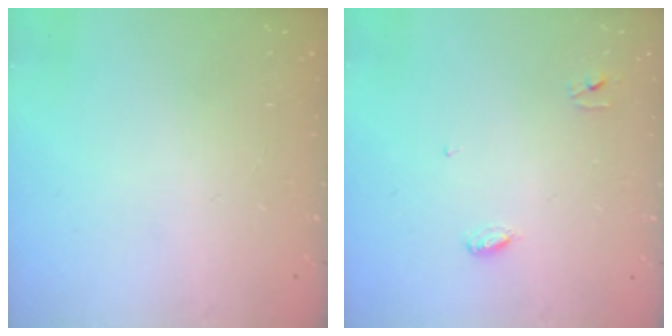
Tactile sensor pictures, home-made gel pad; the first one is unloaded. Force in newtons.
{"total": 3.5, "press": 3.4, "slide": 0.4}